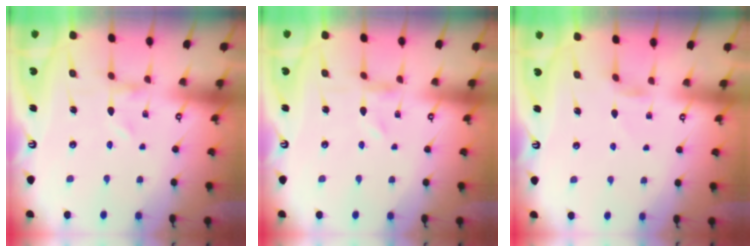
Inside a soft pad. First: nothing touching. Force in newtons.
{"total": 0.0}
{"total": 2.1, "press": 2.1, "slide": 0.4}